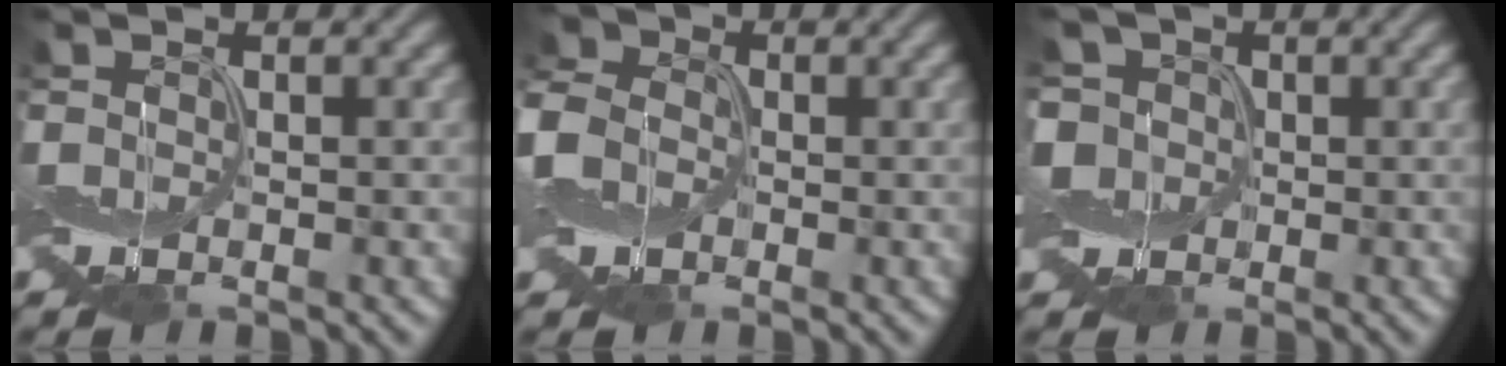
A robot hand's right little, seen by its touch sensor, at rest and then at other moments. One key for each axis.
{"total": 6.1, "fx": -1.3, "fy": 4.9, "fz": 3.3, "tx": -0.101, "ty": 0.005, "tz": -0.035}
{"total": 3.3, "fx": 0.0, "fy": 3.2, "fz": 1.1, "tx": -0.039, "ty": 0.016, "tz": -0.010}